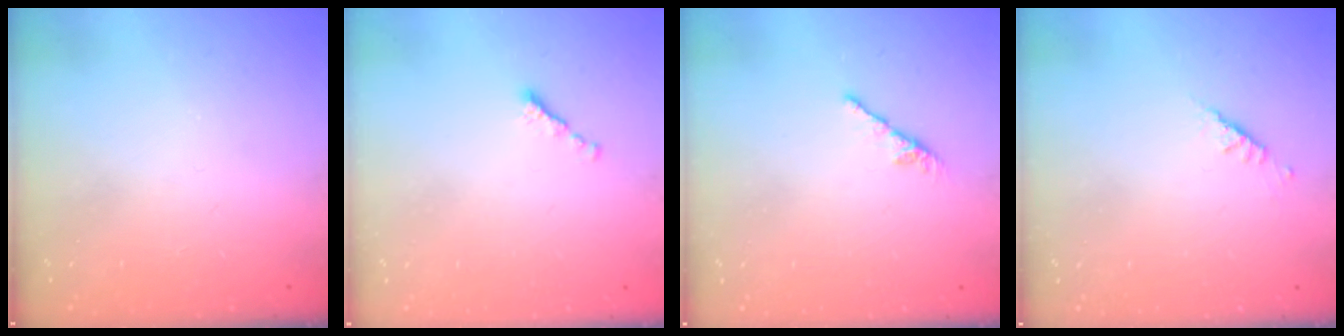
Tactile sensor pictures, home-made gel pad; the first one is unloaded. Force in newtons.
{"total": 0.0}
{"total": 0.0}
{"total": 2.5, "press": 2.4, "slide": 0.7}